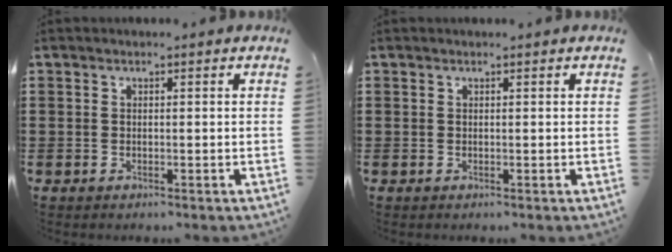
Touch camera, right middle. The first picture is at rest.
{"total": 0.0}